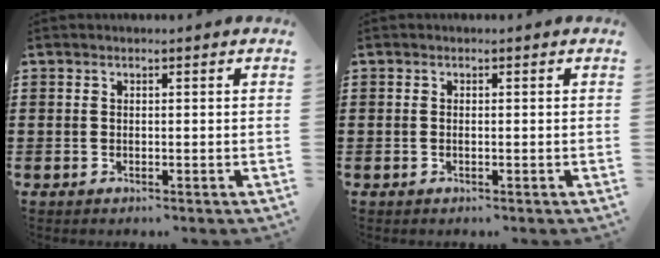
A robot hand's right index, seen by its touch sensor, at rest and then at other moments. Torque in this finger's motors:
{"motor_torque": [0.56, 1.02, 0.02, 0.02]}